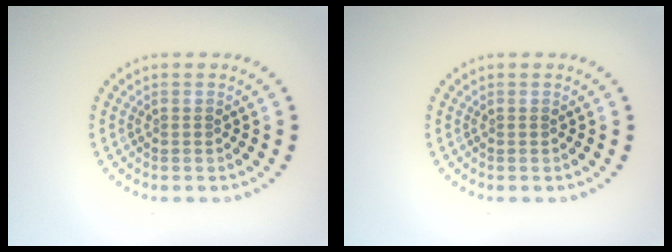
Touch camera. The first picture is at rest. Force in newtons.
{"total": 0.0}